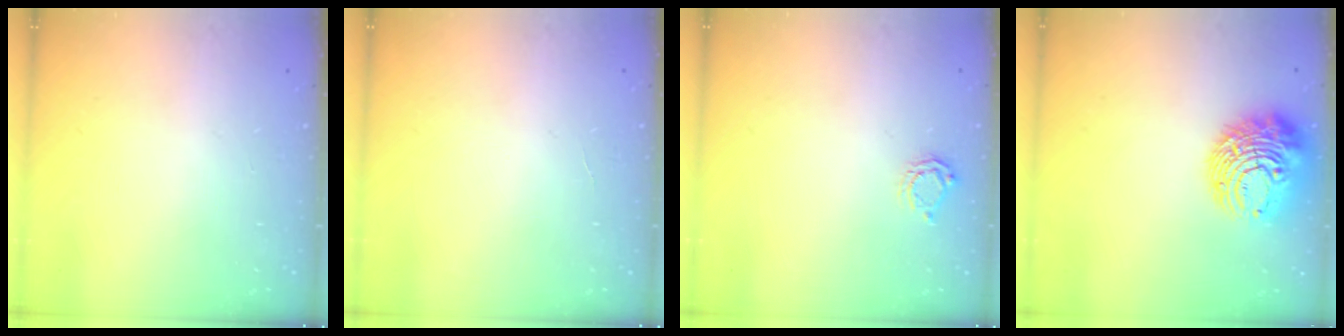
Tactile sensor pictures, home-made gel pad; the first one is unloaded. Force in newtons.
{"total": 1.3, "press": 1.3, "slide": 0.1}
{"total": 4.6, "press": 4.5, "slide": 0.4}
{"total": 13.0, "press": 13.0, "slide": 1.3}